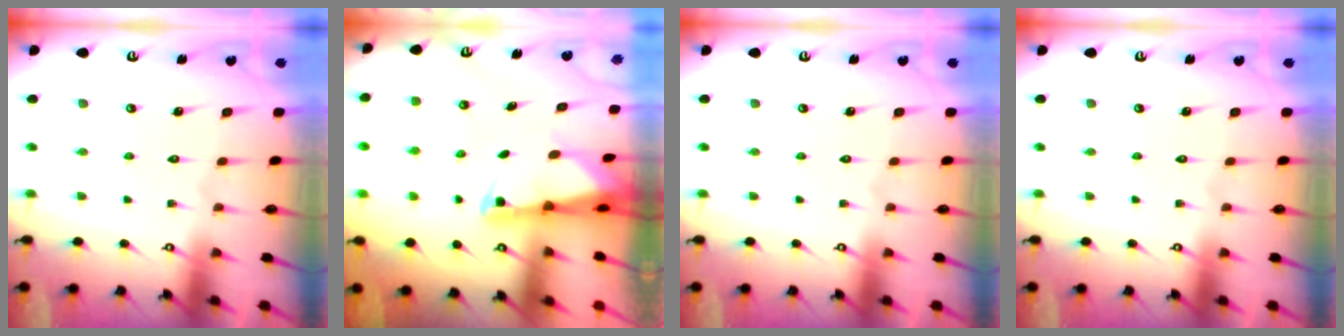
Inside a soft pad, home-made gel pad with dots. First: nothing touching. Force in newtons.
{"total": 2.6, "press": 2.6, "slide": 0.5}
{"total": 0.0}
{"total": 0.0}